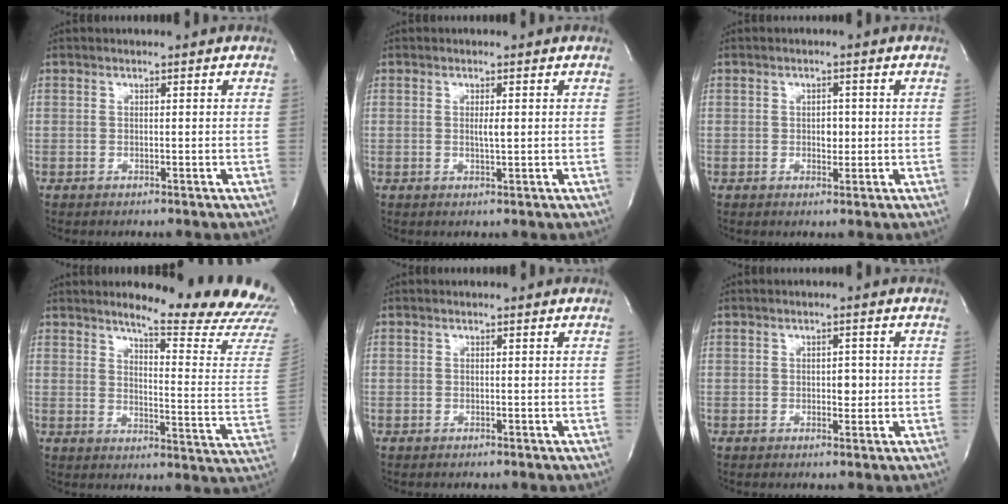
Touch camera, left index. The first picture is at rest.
{"total": 1.5, "force": [0.2, 0.1, 1.5], "torque": [-0.029, -0.002, 0.004]}
{"total": 2.0, "force": [0.0, 1.3, 1.5], "torque": [-0.021, 0.001, 0.001]}
{"total": 17.7, "force": [16.6, 0.0, 6.2], "torque": [-0.084, -0.122, 0.188]}
{"total": 0.0}
{"total": 2.0, "force": [-0.1, 1.2, 1.7], "torque": [-0.020, 0.001, 0.001]}